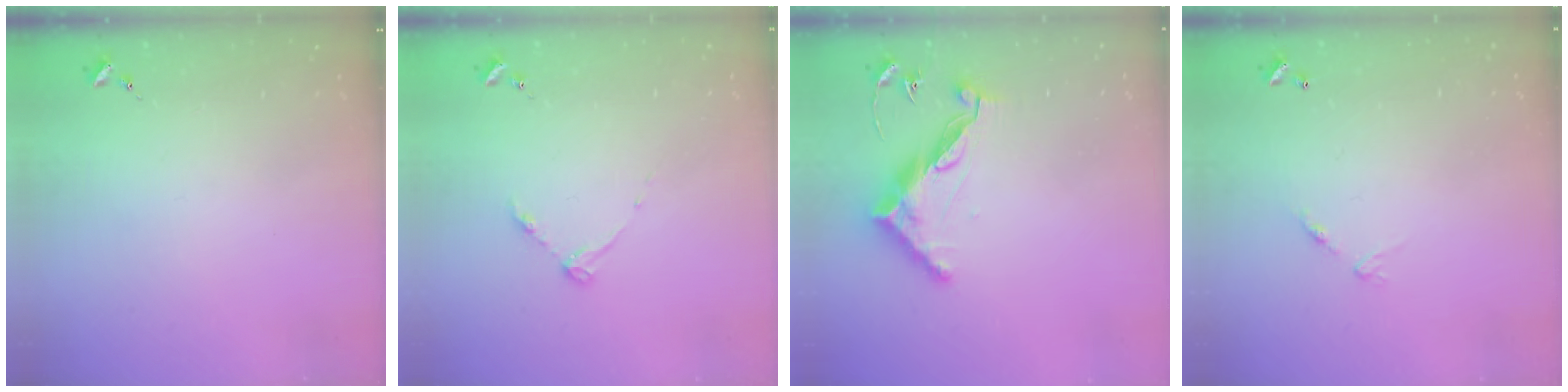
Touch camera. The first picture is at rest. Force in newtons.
{"total": 3.3, "press": 3.3, "slide": 0.5}
{"total": 12.1, "press": 12.0, "slide": 0.4}
{"total": 6.9, "press": 6.8, "slide": 0.6}